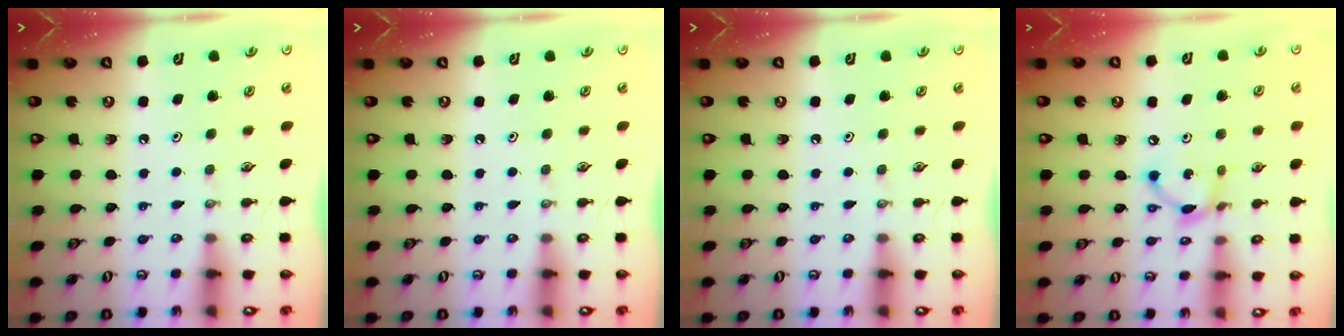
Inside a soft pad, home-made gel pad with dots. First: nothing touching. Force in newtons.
{"total": 0.0}
{"total": 0.0}
{"total": 8.5, "press": 8.5, "slide": 0.4}